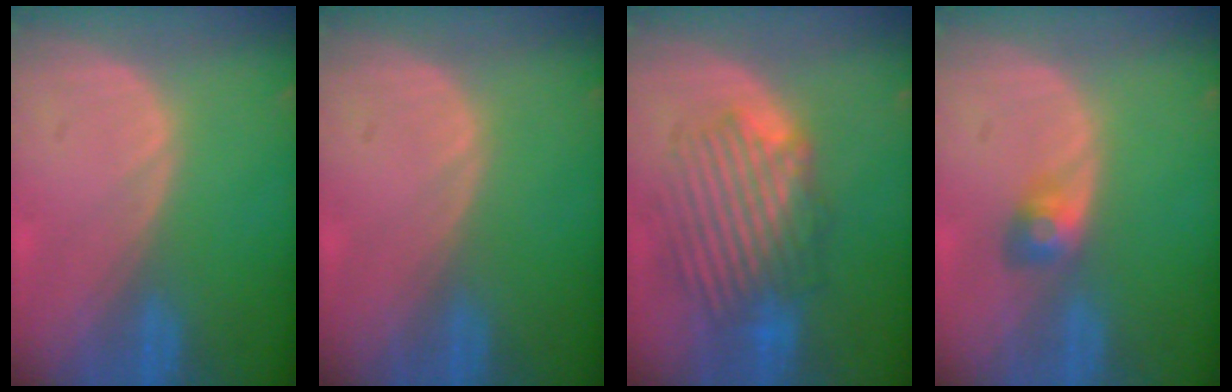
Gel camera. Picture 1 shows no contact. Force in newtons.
{"total": 0.0}
{"total": 8.5, "press": 8.3, "slide": 1.7}
{"total": 3.0, "press": 2.6, "slide": 1.4}